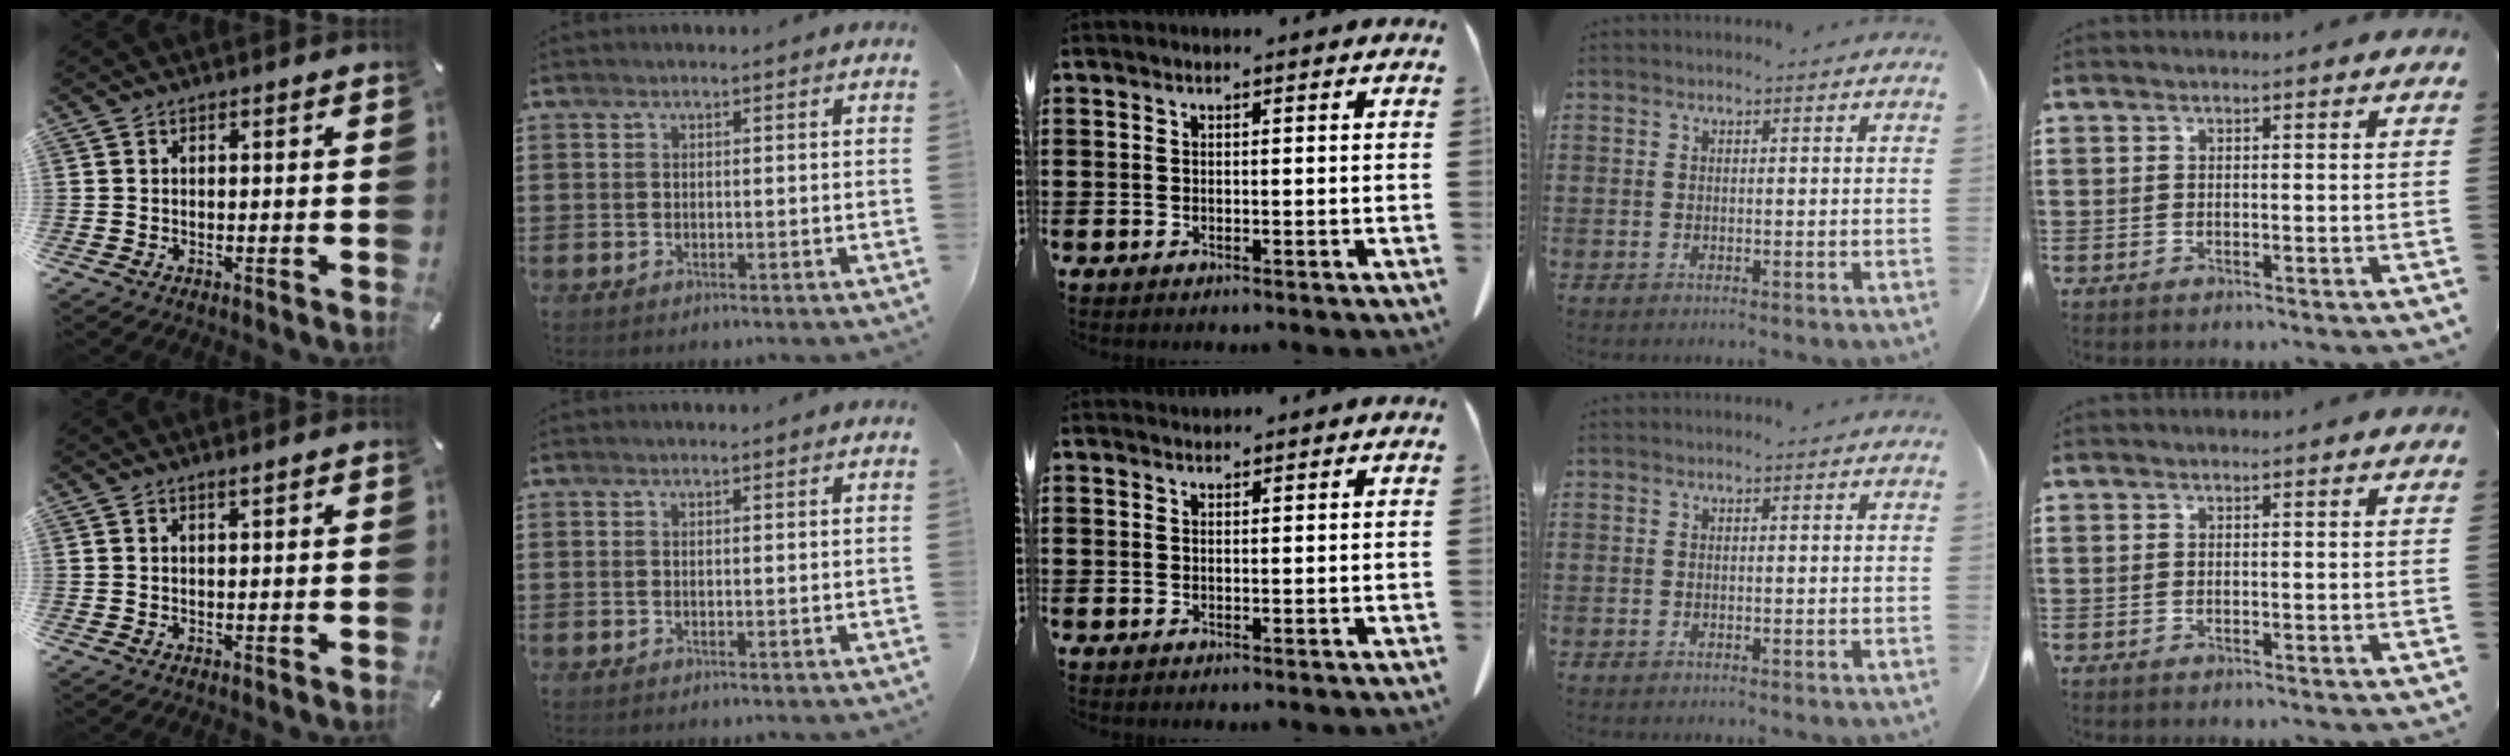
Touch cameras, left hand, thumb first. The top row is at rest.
{"thumb": {"total": 0.9, "force": [0.6, -0.1, 0.6], "torque": [-0.012, -0.001, 0.011]}, "middle": {"total": 0.7, "force": [0.7, 0.2, 0.2], "torque": [-0.005, 0.001, 0.013]}}